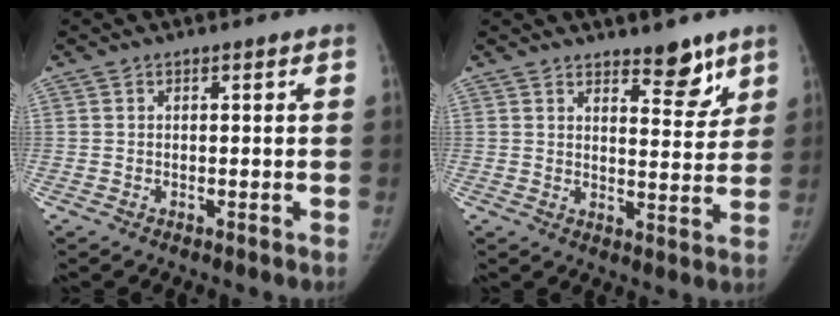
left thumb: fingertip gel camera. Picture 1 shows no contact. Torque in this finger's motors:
{"motor_torque": [0.31, 0.26, -0.15, -0.08, 0.08]}